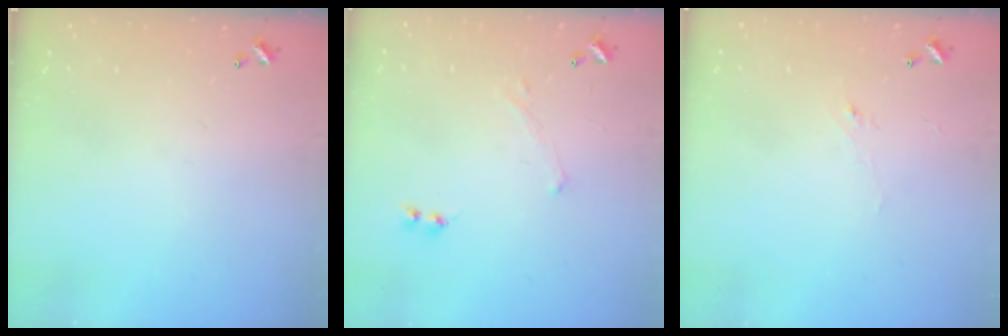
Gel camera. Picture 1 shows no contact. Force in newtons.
{"total": 0.7, "press": 0.7, "slide": 0.3}
{"total": 1.2, "press": 0.8, "slide": 0.8}